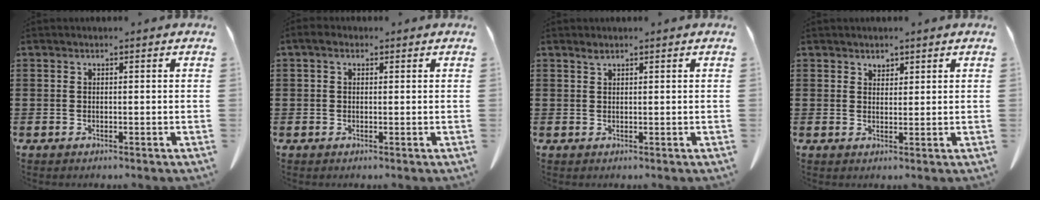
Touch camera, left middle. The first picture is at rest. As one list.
[{"total": 1.9, "force": [0.4, 1.3, 1.4], "torque": [-0.031, 0.007, 0.006]}, {"total": 0.9, "force": [0.7, 0.2, 0.6], "torque": [-0.013, -0.001, 0.015]}, {"total": 1.6, "force": [1.5, 0.6, 0.2], "torque": [-0.008, -0.002, 0.031]}]